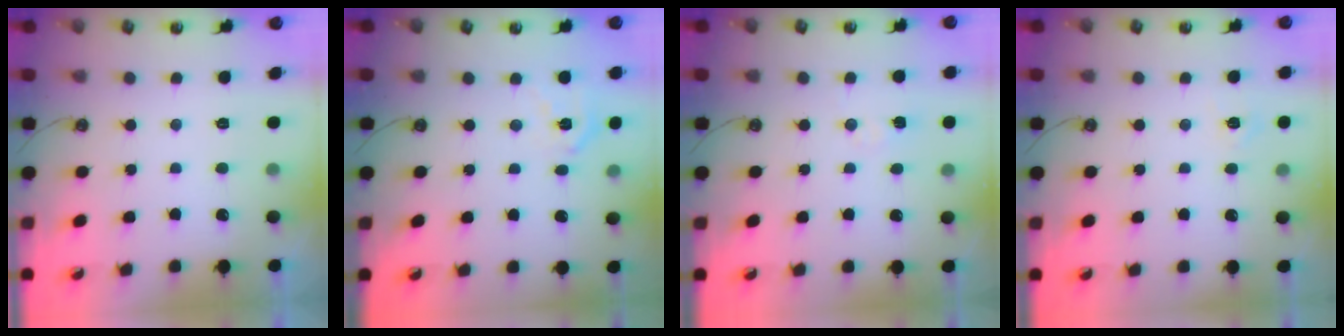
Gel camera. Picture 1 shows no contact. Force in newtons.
{"total": 9.4, "press": 9.3, "slide": 1.3}
{"total": 4.0, "press": 3.9, "slide": 0.5}
{"total": 3.7, "press": 3.7, "slide": 0.3}